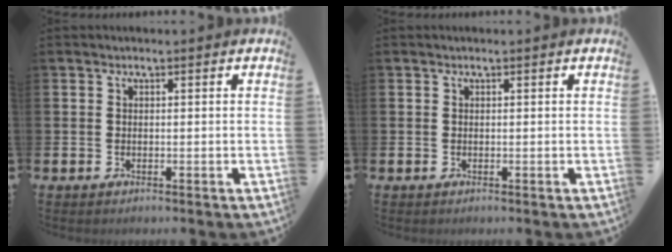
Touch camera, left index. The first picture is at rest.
{"total": 0.0}